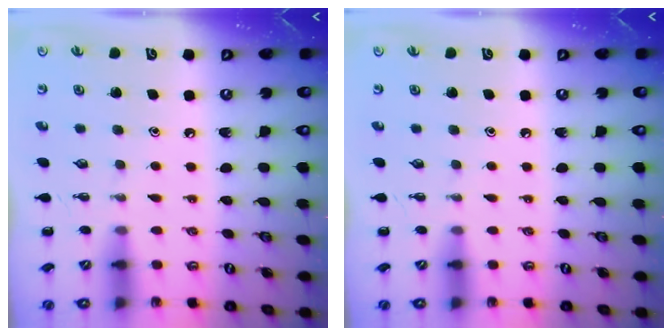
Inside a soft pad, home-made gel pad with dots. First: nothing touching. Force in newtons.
{"total": 0.0}